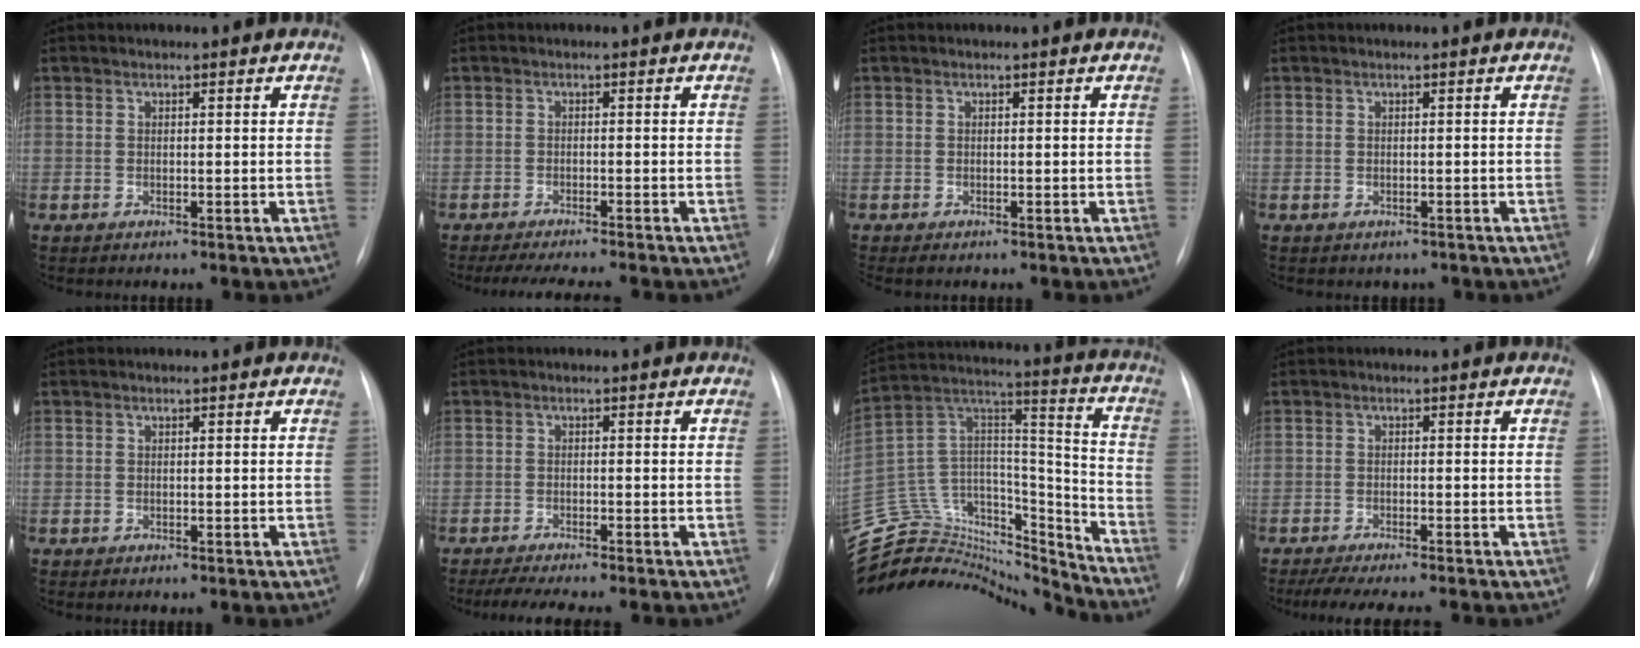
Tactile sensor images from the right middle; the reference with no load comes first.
{"total": 8.6, "force": [-7.5, 0.5, 4.2], "torque": [-0.054, -0.012, -0.110]}
{"total": 1.5, "force": [-1.2, 0.4, 0.8], "torque": [-0.008, -0.003, -0.011]}
{"total": 1.4, "force": [-1.0, 0.9, 0.2], "torque": [-0.003, 0.003, -0.010]}
{"total": 0.0}
{"total": 7.3, "force": [-6.2, 0.6, 3.9], "torque": [-0.052, -0.010, -0.092]}
{"total": 29.8, "force": [-27.8, 8.2, 6.8], "torque": [-0.174, 0.041, -0.436]}
{"total": 8.6, "force": [-7.3, 0.8, 4.5], "torque": [-0.058, -0.012, -0.109]}